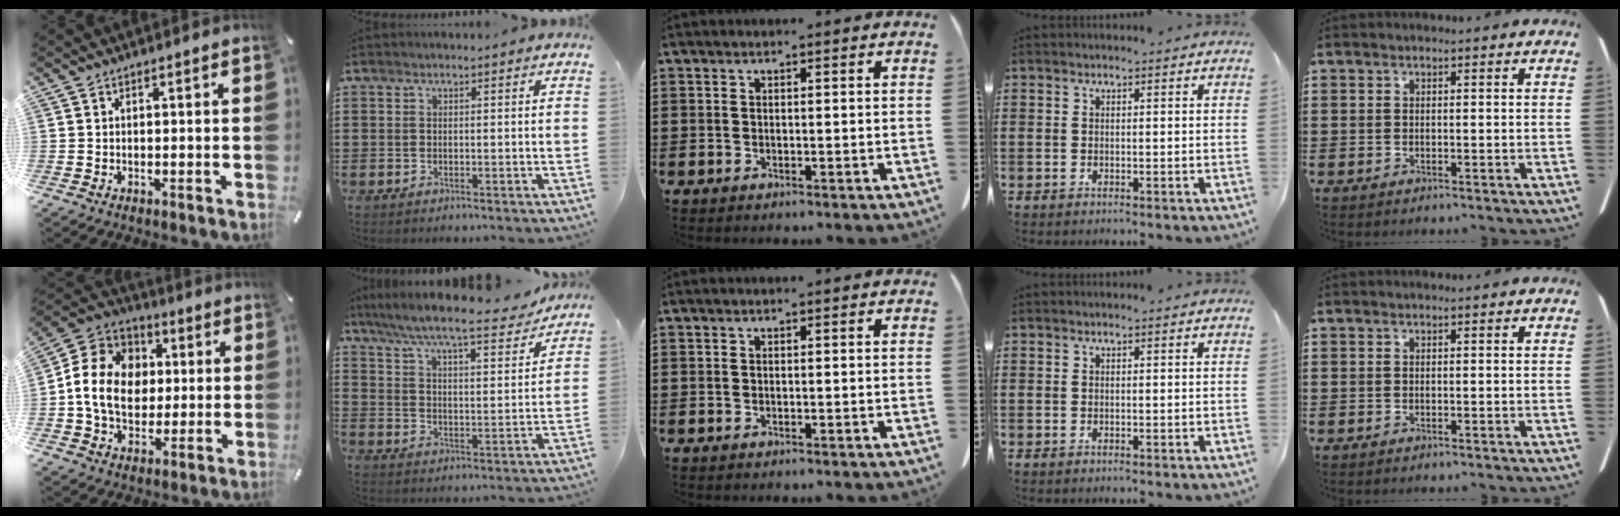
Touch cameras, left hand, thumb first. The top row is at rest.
{"thumb": {"total": 14.8, "force": [0.2, 12.6, 7.8], "torque": [-0.176, 0.027, 0.006]}, "index": {"total": 8.4, "force": [7.5, 0.1, 3.7], "torque": [-0.103, -0.046, 0.125]}}